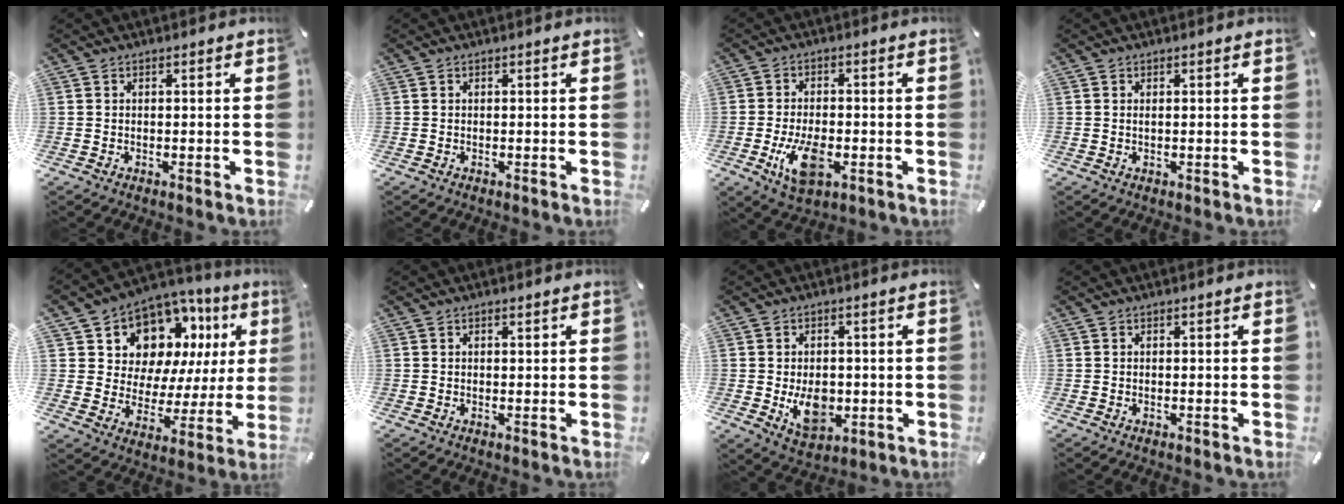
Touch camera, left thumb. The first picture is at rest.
{"total": 0.0}
{"total": 9.7, "force": [-2.9, 5.3, 7.6], "torque": [-0.148, -0.004, -0.053]}
{"total": 0.6, "force": [0.2, 0.3, 0.6], "torque": [-0.011, 0.001, 0.002]}
{"total": 12.2, "force": [8.1, 8.4, 3.6], "torque": [-0.062, -0.076, 0.147]}
{"total": 0.6, "force": [0.3, 0.4, 0.3], "torque": [-0.006, 0.002, 0.005]}
{"total": 8.6, "force": [-1.3, 6.3, 5.8], "torque": [-0.089, -0.005, -0.022]}
{"total": 0.0}